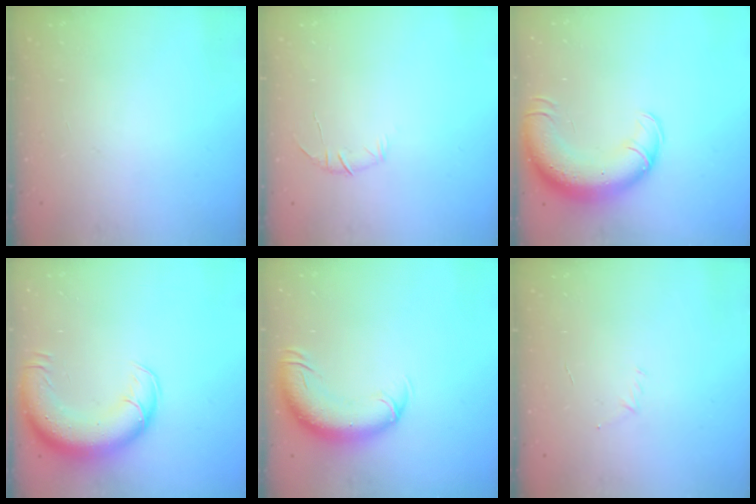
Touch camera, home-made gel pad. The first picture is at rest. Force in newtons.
{"total": 6.0, "press": 5.8, "slide": 1.5}
{"total": 16.2, "press": 15.7, "slide": 3.9}
{"total": 16.2, "press": 15.7, "slide": 3.9}
{"total": 11.3, "press": 10.9, "slide": 3.0}
{"total": 2.9, "press": 2.8, "slide": 0.8}